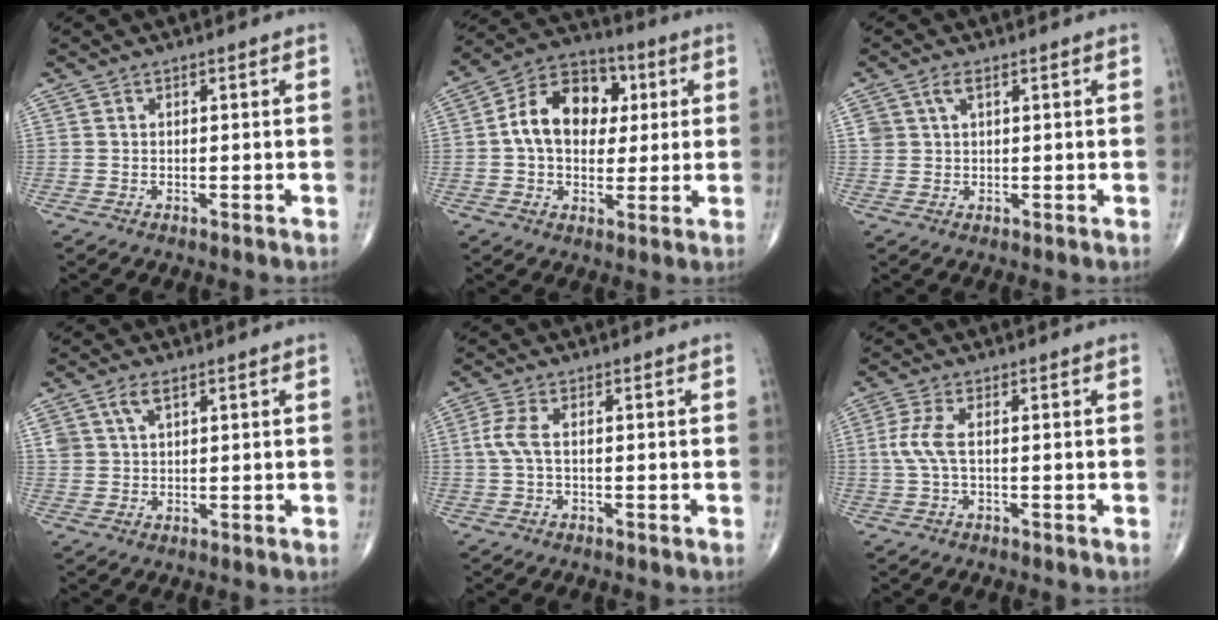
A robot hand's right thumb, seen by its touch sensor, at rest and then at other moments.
{"total": 14.4, "force": [2.1, 10.3, 9.8], "torque": [-0.128, 0.018, 0.025]}
{"total": 2.6, "force": [1.3, 1.4, 1.8], "torque": [-0.036, 0.003, 0.029]}
{"total": 3.7, "force": [2.1, 1.8, 2.5], "torque": [-0.049, 0.001, 0.045]}
{"total": 3.2, "force": [0.1, 1.0, 3.1], "torque": [-0.089, 0.004, -0.002]}
{"total": 4.9, "force": [0.4, 1.9, 4.6], "torque": [-0.127, 0.007, 0.006]}